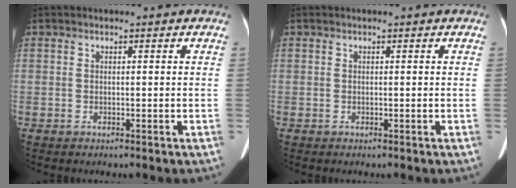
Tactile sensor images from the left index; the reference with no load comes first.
{"total": 0.0}